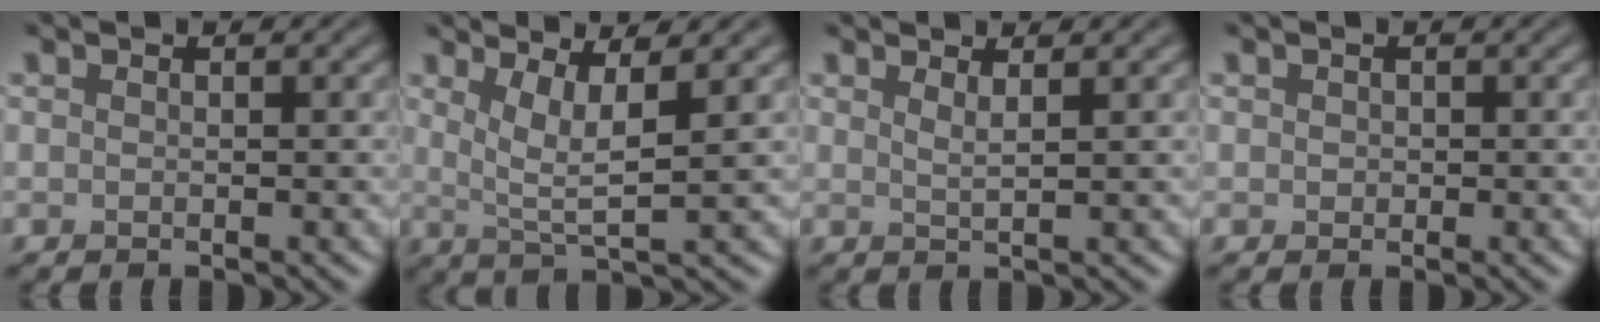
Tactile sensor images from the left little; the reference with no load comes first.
{"total": 4.0, "force": [1.5, 0.9, 3.6], "torque": [-0.066, -0.006, 0.031]}
{"total": 1.5, "force": [0.9, 0.4, 1.0], "torque": [-0.007, 0.000, 0.011]}
{"total": 0.5, "force": [0.1, 0.5, 0.1], "torque": [0.001, -0.003, -0.001]}